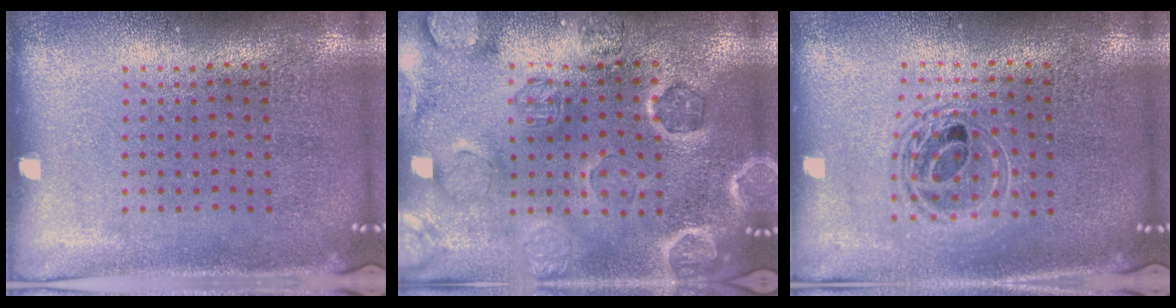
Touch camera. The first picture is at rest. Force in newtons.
{"total": 1.7, "press": 1.7, "slide": 0.2}
{"total": 1.7, "press": 1.4, "slide": 0.9}